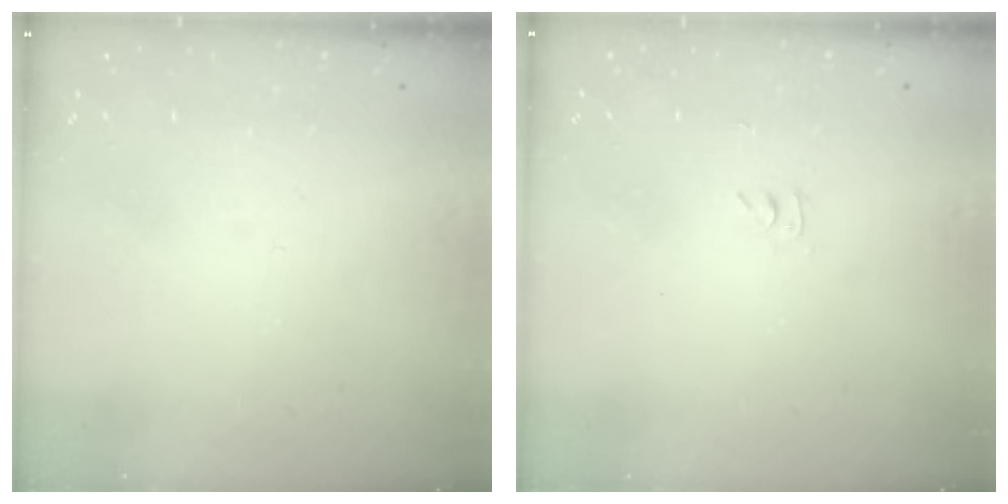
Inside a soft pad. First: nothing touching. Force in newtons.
{"total": 2.8, "press": 2.8, "slide": 0.4}